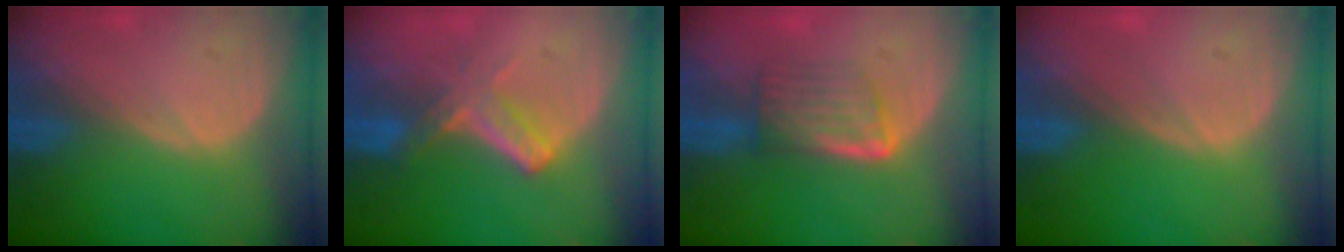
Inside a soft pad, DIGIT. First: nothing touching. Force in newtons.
{"total": 5.8, "press": 5.2, "slide": 2.5}
{"total": 5.7, "press": 5.1, "slide": 2.5}
{"total": 0.0}